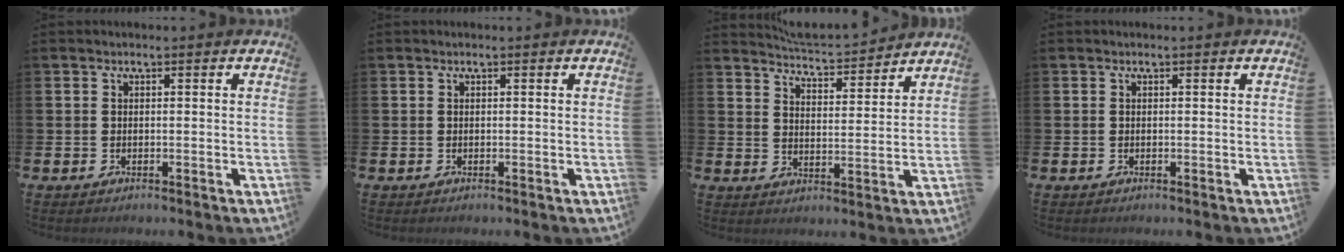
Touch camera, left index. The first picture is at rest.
{"total": 0.0}
{"total": 4.3, "force": [4.3, 0.1, -0.2], "torque": [-0.021, -0.034, 0.075]}
{"total": 0.0}